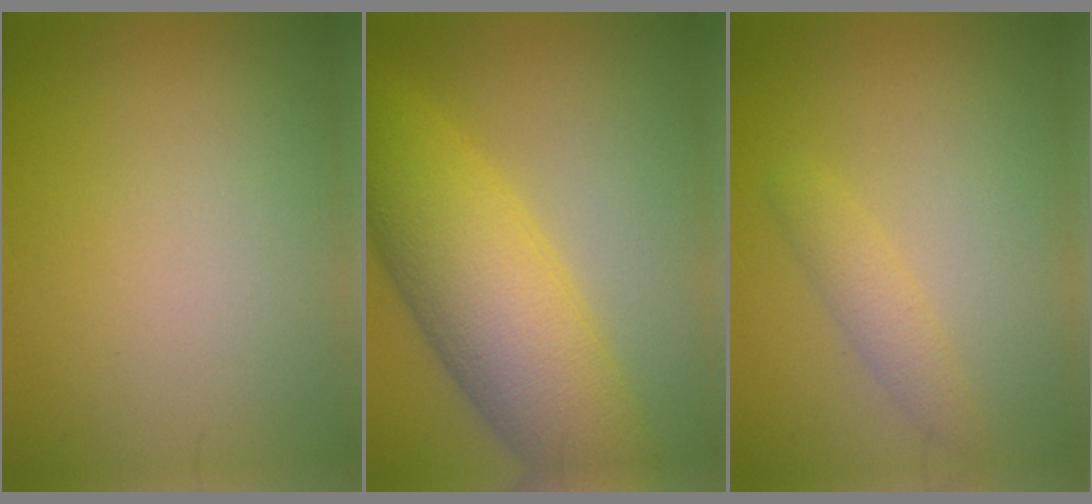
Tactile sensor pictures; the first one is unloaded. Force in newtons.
{"total": 9.9, "press": 9.9, "slide": 0.2}
{"total": 1.8, "press": 1.8, "slide": 0.1}